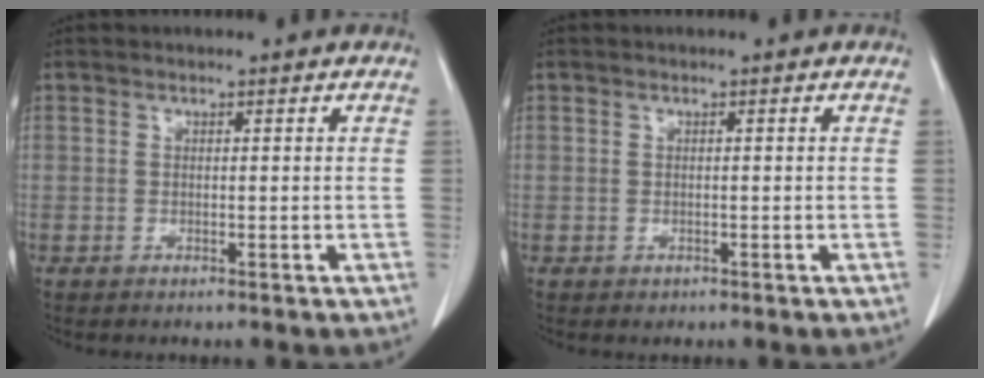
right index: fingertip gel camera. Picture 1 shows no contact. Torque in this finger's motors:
{"motor_torque": [-0.07, -0.01, -0.13, -0.05]}